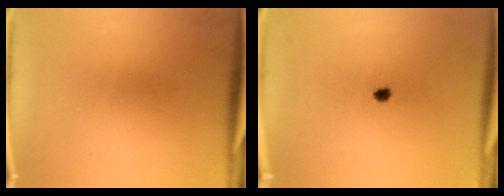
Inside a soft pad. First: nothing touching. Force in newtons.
{"total": 1.5}